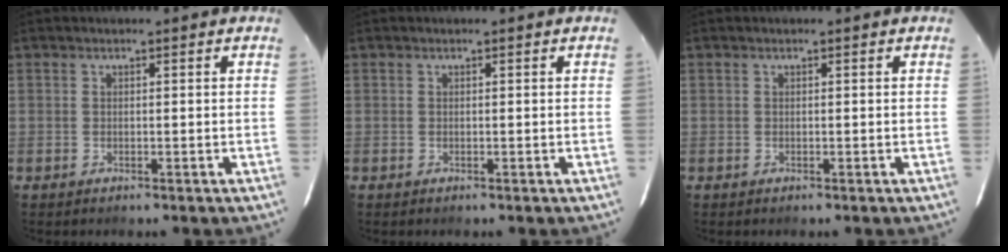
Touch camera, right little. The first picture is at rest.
{"total": 0.0}
{"total": 0.0}